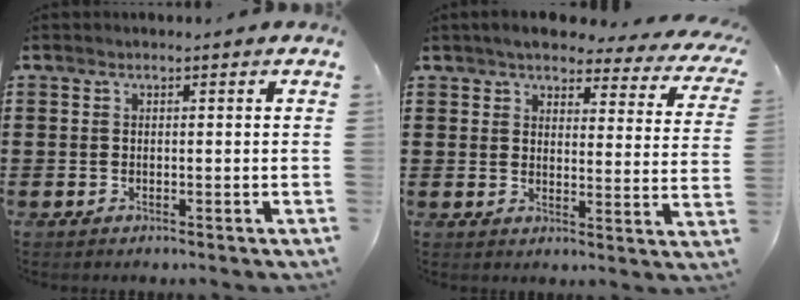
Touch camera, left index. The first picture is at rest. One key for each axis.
{"total": 4.8, "fx": 4.4, "fy": 0.8, "fz": 1.8, "tx": -0.050, "ty": -0.028, "tz": 0.073}